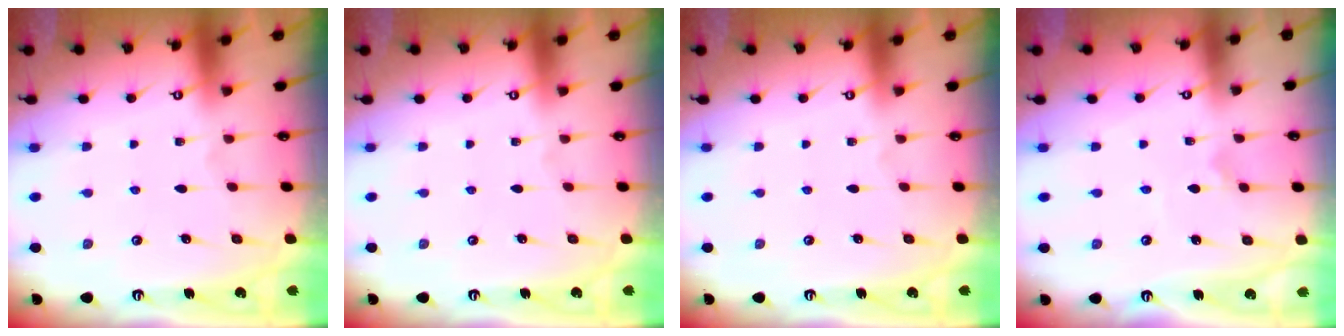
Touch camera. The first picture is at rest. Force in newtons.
{"total": 0.0}
{"total": 0.0}
{"total": 0.6, "press": 0.6, "slide": 0.0}